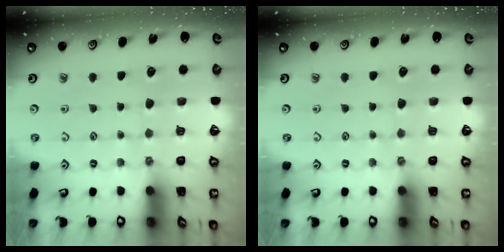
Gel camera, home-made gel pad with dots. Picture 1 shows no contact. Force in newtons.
{"total": 0.0}